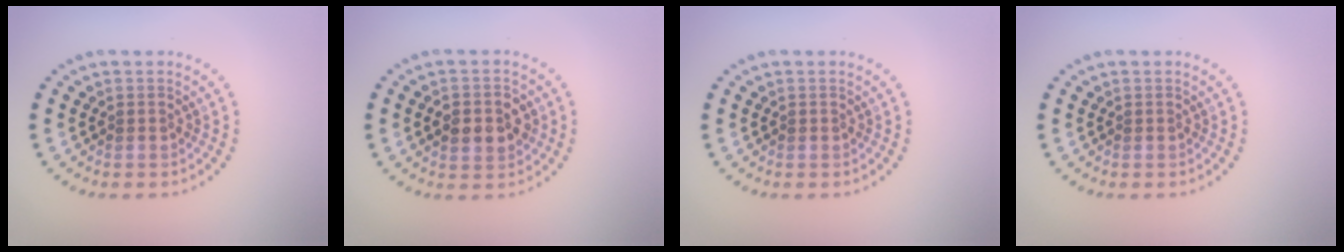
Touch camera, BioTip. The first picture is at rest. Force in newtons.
{"total": 3.6, "press": 3.6, "slide": 0.1}
{"total": 0.0}
{"total": 0.0}